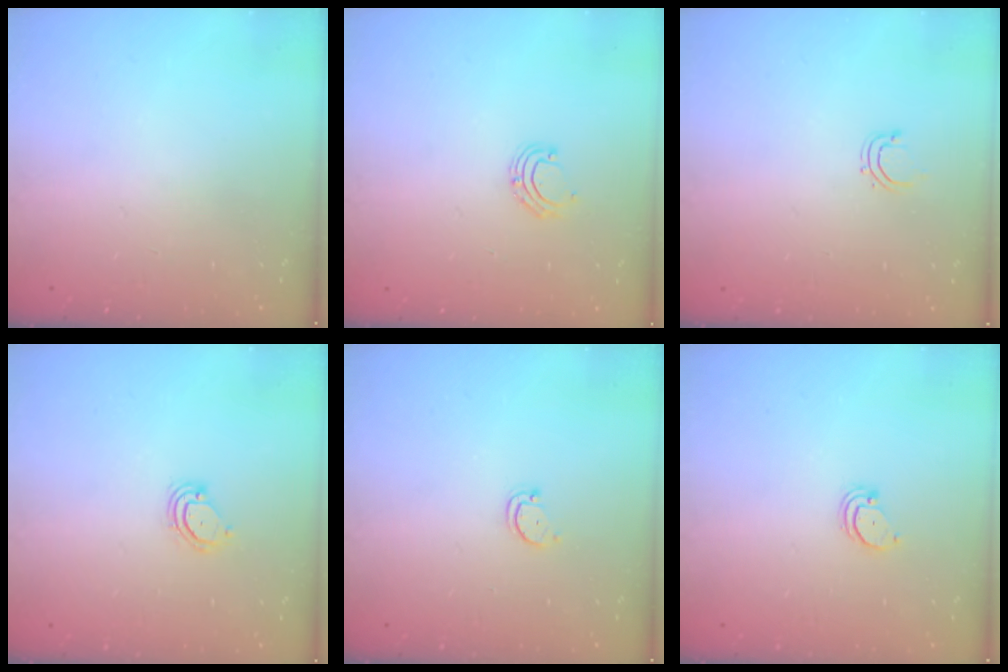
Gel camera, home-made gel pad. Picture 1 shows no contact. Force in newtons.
{"total": 4.1, "press": 4.1, "slide": 0.4}
{"total": 2.8, "press": 2.7, "slide": 0.5}
{"total": 4.3, "press": 4.3, "slide": 0.3}
{"total": 2.3, "press": 2.3, "slide": 0.4}
{"total": 2.1, "press": 2.1, "slide": 0.2}